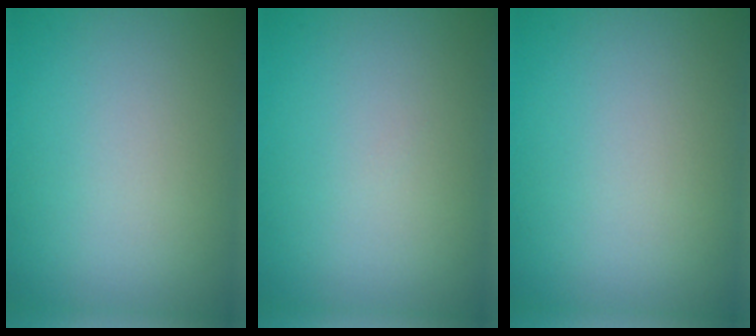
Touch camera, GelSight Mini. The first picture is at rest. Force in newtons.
{"total": 0.0}
{"total": 0.0}